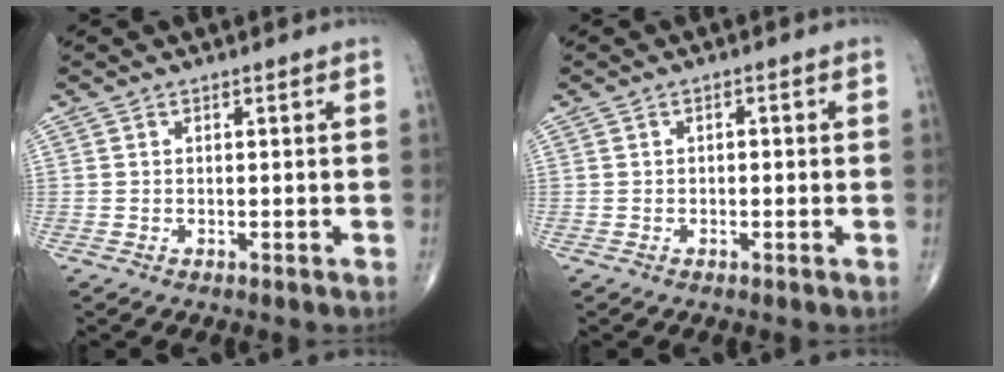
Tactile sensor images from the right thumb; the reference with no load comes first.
{"total": 0.9, "force": [-0.1, 0.5, 0.7], "torque": [-0.006, 0.003, -0.003]}